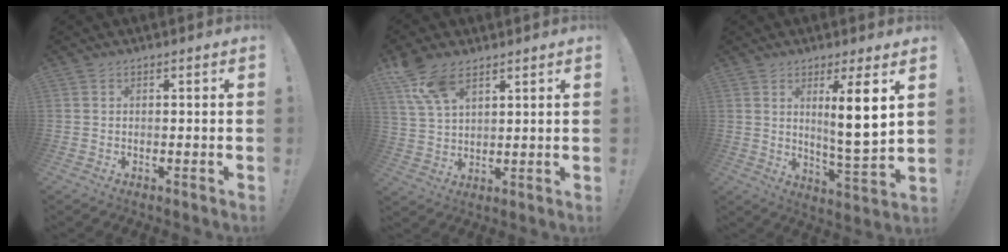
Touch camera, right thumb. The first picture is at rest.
{"total": 9.5, "force": [6.3, 4.3, 5.7], "torque": [-0.112, -0.023, 0.124]}
{"total": 10.9, "force": [3.8, 0.8, 10.1], "torque": [-0.145, -0.027, 0.053]}